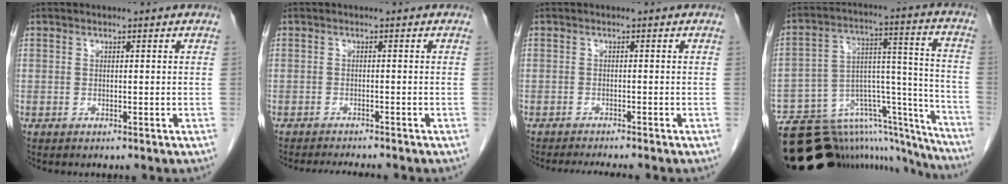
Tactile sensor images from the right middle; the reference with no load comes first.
{"total": 5.3, "force": [-4.9, 0.3, 2.0], "torque": [-0.025, -0.012, -0.070]}
{"total": 5.2, "force": [-4.6, 0.0, 2.2], "torque": [-0.026, -0.013, -0.068]}
{"total": 24.6, "force": [-21.5, 7.9, 9.2], "torque": [-0.093, 0.056, -0.309]}